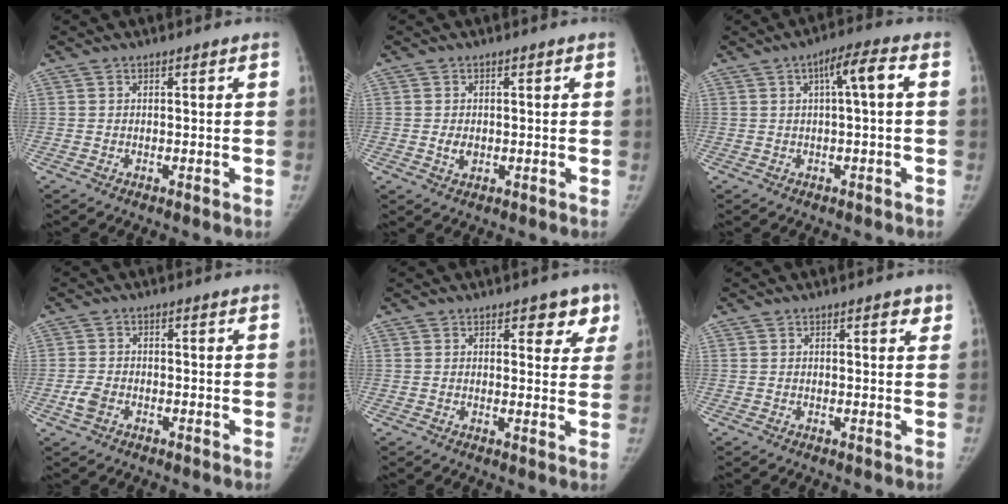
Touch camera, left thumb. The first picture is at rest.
{"total": 2.1, "force": [-0.1, 1.6, 1.5], "torque": [-0.020, -0.002, 0.001]}
{"total": 5.4, "force": [0.9, 0.6, 5.3], "torque": [-0.088, 0.023, 0.014]}
{"total": 2.8, "force": [-1.2, 1.9, 1.7], "torque": [-0.038, 0.005, -0.024]}
{"total": 5.3, "force": [3.1, 2.9, 3.2], "torque": [0.004, -0.013, 0.033]}
{"total": 2.1, "force": [1.2, 0.7, 1.6], "torque": [-0.012, -0.004, 0.014]}